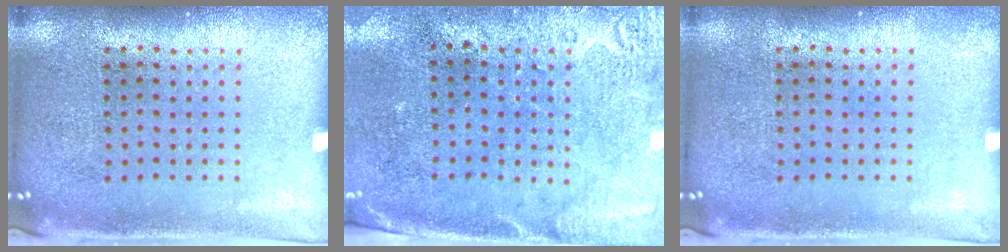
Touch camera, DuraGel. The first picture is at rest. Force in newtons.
{"total": 2.7, "press": 2.3, "slide": 1.5}
{"total": 0.0}